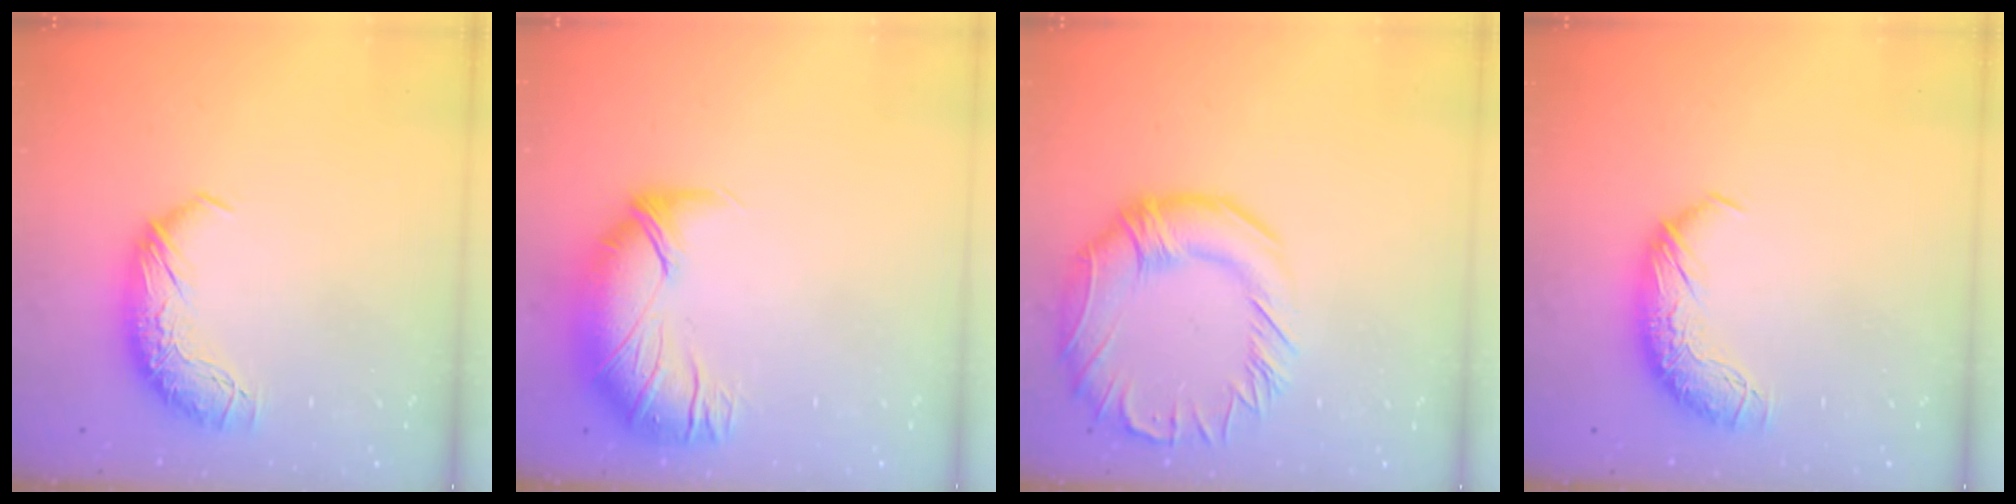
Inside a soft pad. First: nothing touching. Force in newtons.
{"total": 2.7, "press": 0.8, "slide": 2.6}
{"total": 7.6, "press": 7.5, "slide": 1.1}
{"total": 0.0}